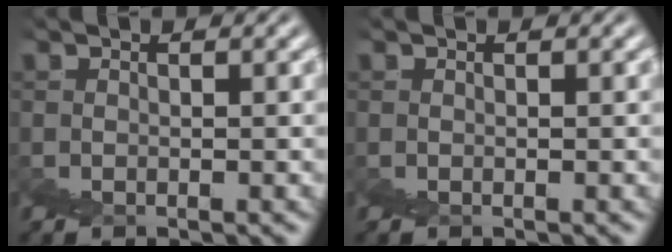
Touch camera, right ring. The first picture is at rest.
{"total": 0.0}